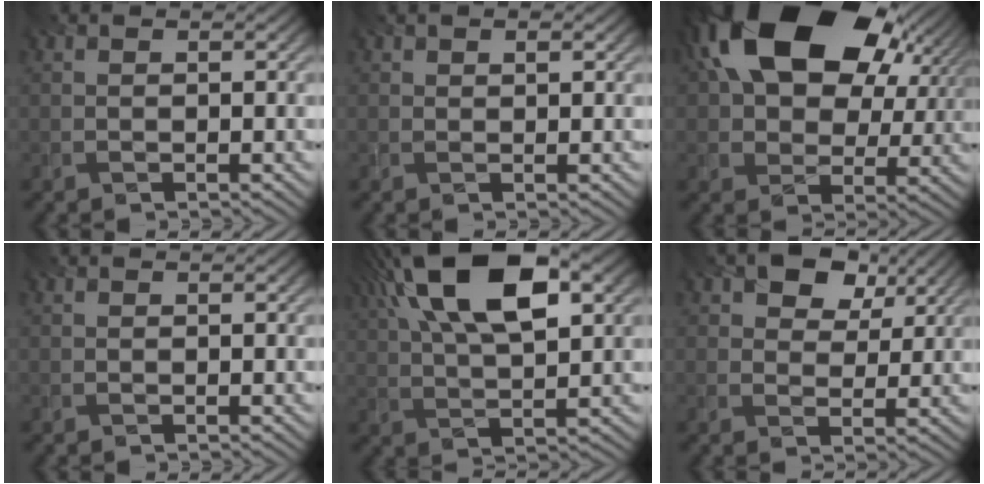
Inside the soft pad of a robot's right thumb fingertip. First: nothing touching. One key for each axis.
{"total": 0.7, "fx": 0.6, "fy": 0.3, "fz": 0.3, "tx": -0.003, "ty": 0.001, "tz": 0.010}
{"total": 21.0, "fx": 8.9, "fy": 13.5, "fz": 13.4, "tx": -0.252, "ty": 0.038, "tz": 0.162}
{"total": 0.0}
{"total": 15.7, "fx": 7.3, "fy": 6.5, "fz": 12.3, "tx": -0.248, "ty": 0.028, "tz": 0.121}
{"total": 6.2, "fx": 3.5, "fy": 4.1, "fz": 3.1, "tx": -0.055, "ty": 0.003, "tz": 0.050}